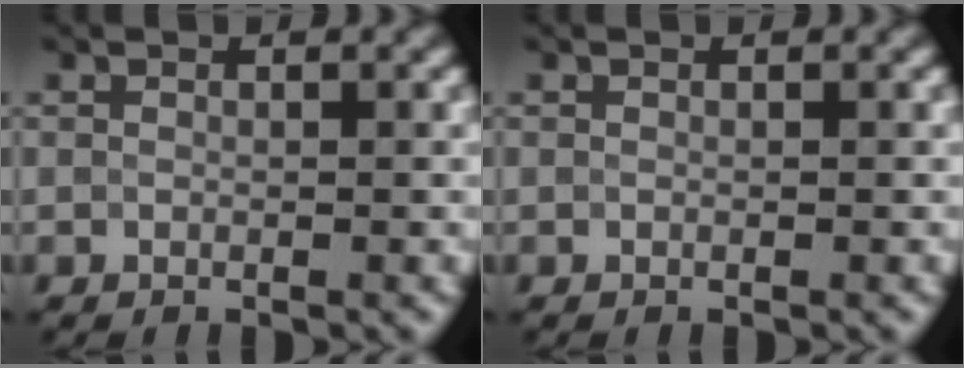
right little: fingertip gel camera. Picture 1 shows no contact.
{"total": 0.0}